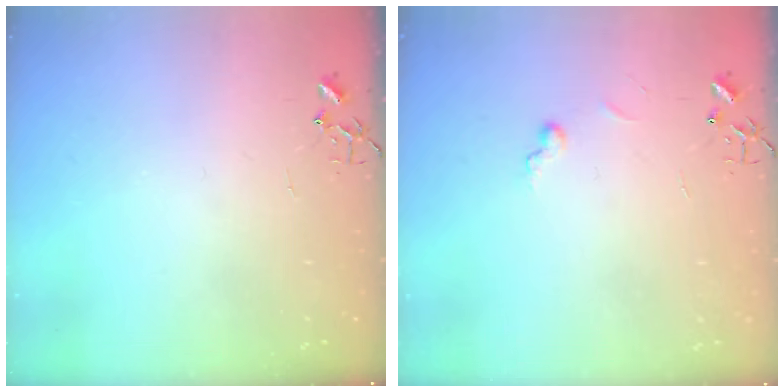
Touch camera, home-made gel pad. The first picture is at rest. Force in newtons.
{"total": 5.6, "press": 5.6, "slide": 0.5}